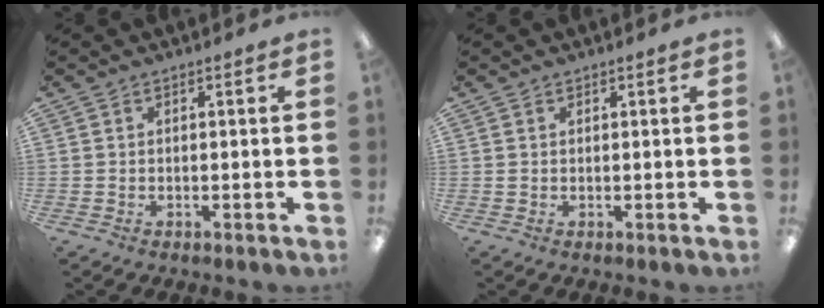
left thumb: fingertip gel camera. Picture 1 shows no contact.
{"total": 0.6, "force": [0.3, 0.5, 0.1], "torque": [-0.002, 0.004, 0.005]}